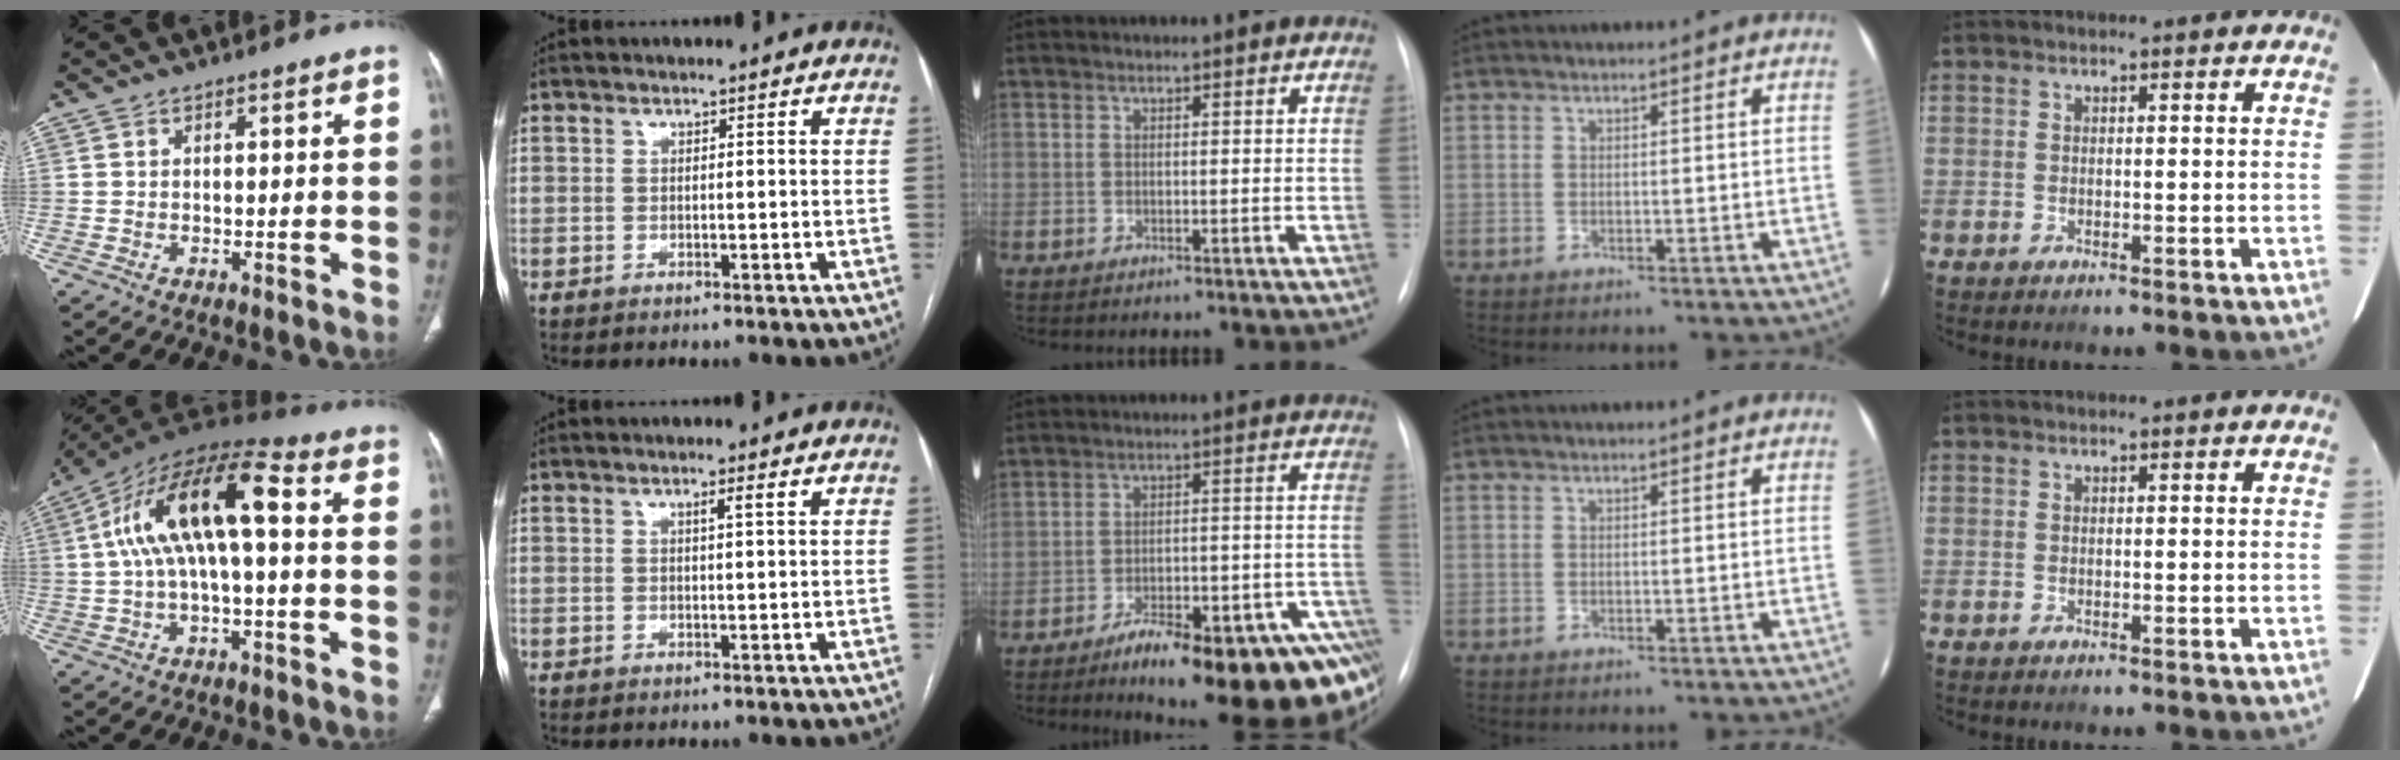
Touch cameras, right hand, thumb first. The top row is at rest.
{"thumb": {"total": 16.2, "force": [1.6, 6.2, 14.8], "torque": [-0.276, 0.051, 0.023]}, "index": {"total": 1.2, "force": [0.7, -0.2, 1.0], "torque": [-0.019, 0.000, 0.011]}, "middle": {"total": 22.8, "force": [-15.5, 5.2, 15.9], "torque": [-0.113, 0.031, -0.207]}}